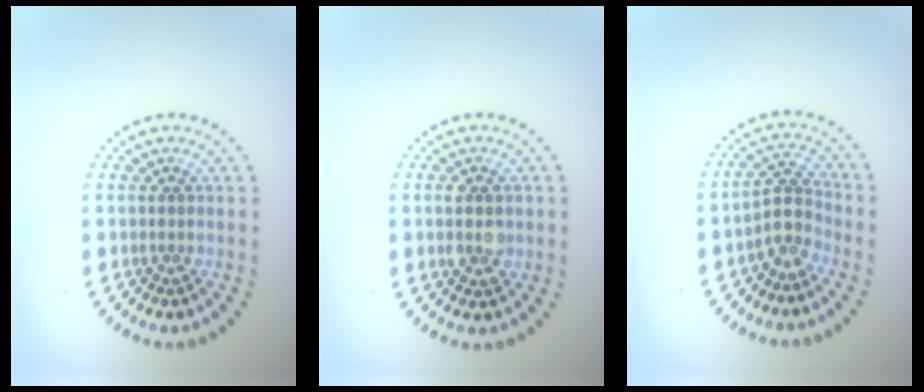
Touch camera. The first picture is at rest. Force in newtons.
{"total": 2.7, "press": 2.7, "slide": 0.2}
{"total": 2.8, "press": 2.0, "slide": 2.0}